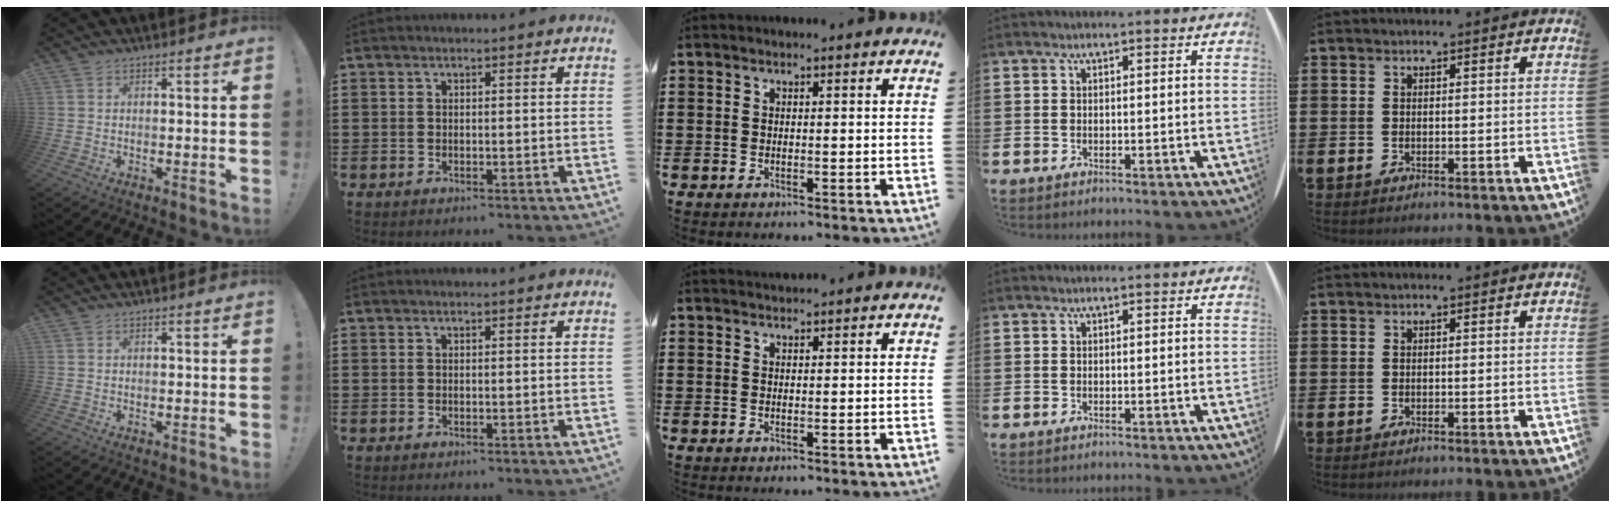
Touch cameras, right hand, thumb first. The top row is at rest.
{}